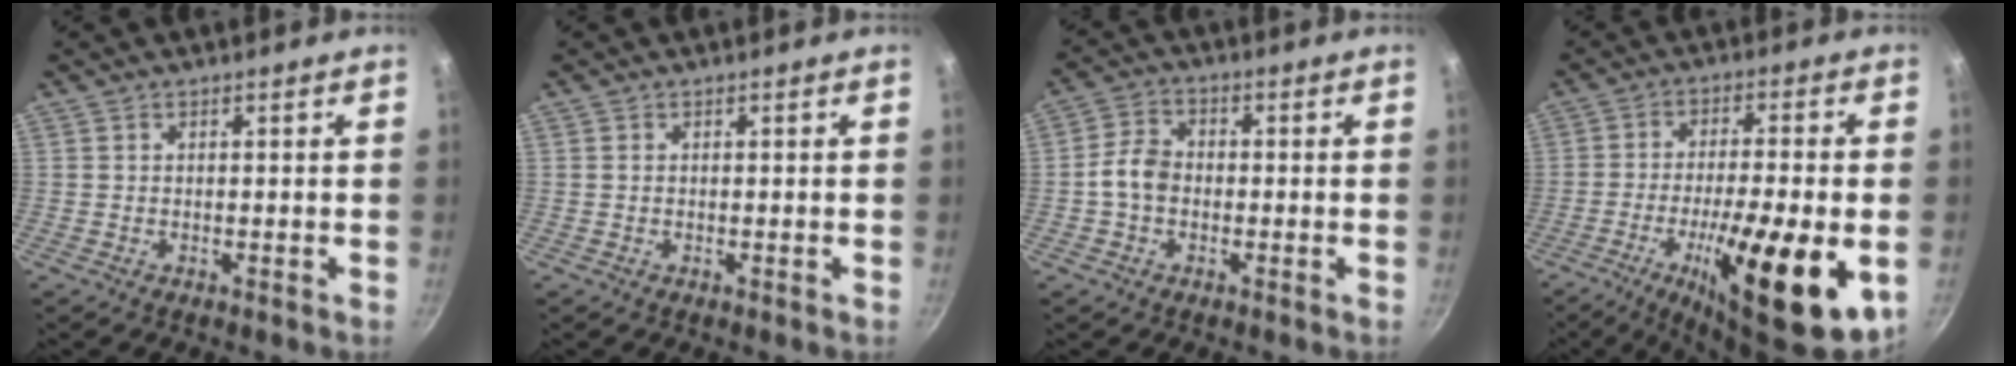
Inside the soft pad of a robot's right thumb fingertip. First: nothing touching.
{"total": 0.0}
{"total": 5.5, "force": [-1.0, 4.2, 3.4], "torque": [-0.051, 0.023, -0.029]}
{"total": 20.2, "force": [-6.3, 5.3, 18.5], "torque": [-0.284, 0.010, -0.097]}